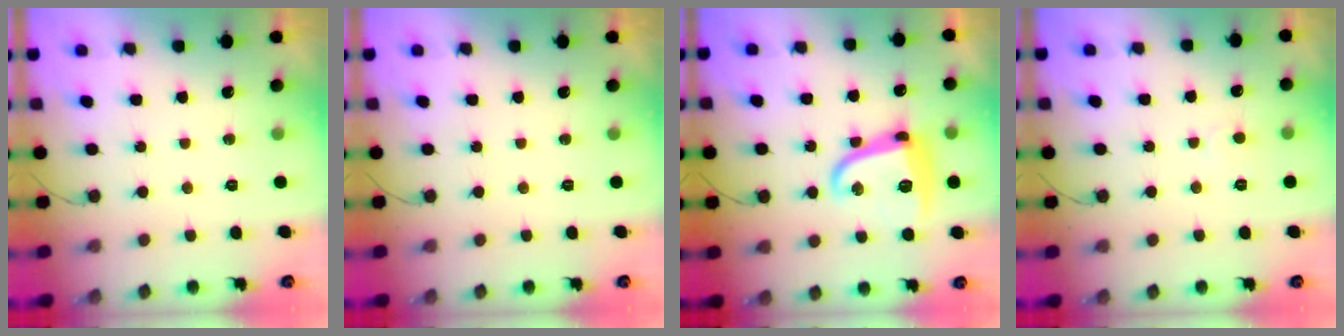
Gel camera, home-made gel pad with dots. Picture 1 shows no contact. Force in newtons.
{"total": 0.0}
{"total": 14.5, "press": 14.5, "slide": 0.5}
{"total": 3.3, "press": 3.2, "slide": 0.3}